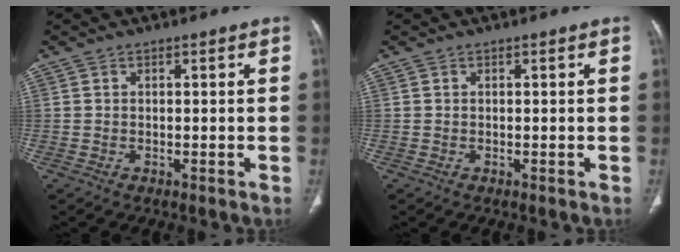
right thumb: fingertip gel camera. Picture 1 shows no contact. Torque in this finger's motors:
{"motor_torque": [0.01, 0.01, -0.28, 0.11, 0.00]}